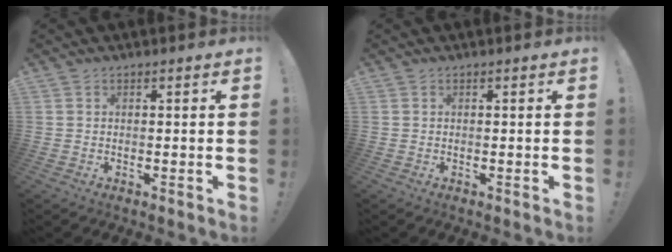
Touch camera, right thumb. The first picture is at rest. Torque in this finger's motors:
{"motor_torque": [-0.06, 0.06, -0.01, 0.00, 0.01]}